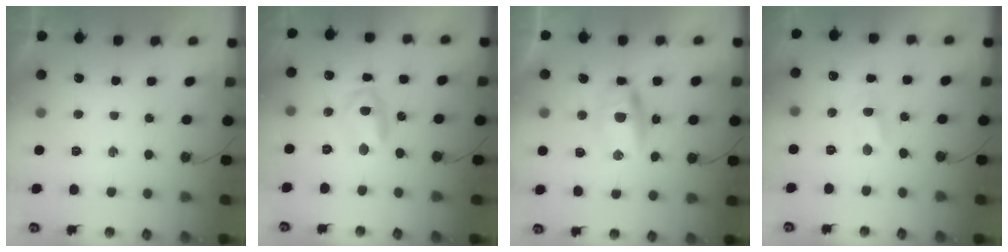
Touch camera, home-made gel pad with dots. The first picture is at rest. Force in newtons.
{"total": 6.1, "press": 4.8, "slide": 3.7}
{"total": 7.8, "press": 7.6, "slide": 2.0}
{"total": 2.1, "press": 2.1, "slide": 0.3}